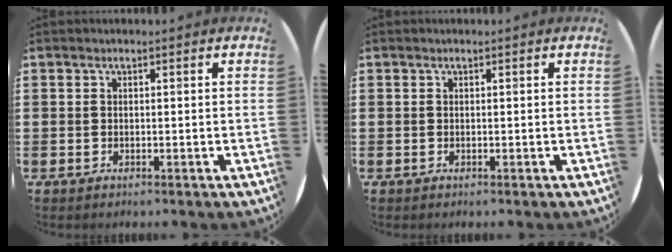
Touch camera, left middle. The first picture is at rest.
{"total": 0.0}